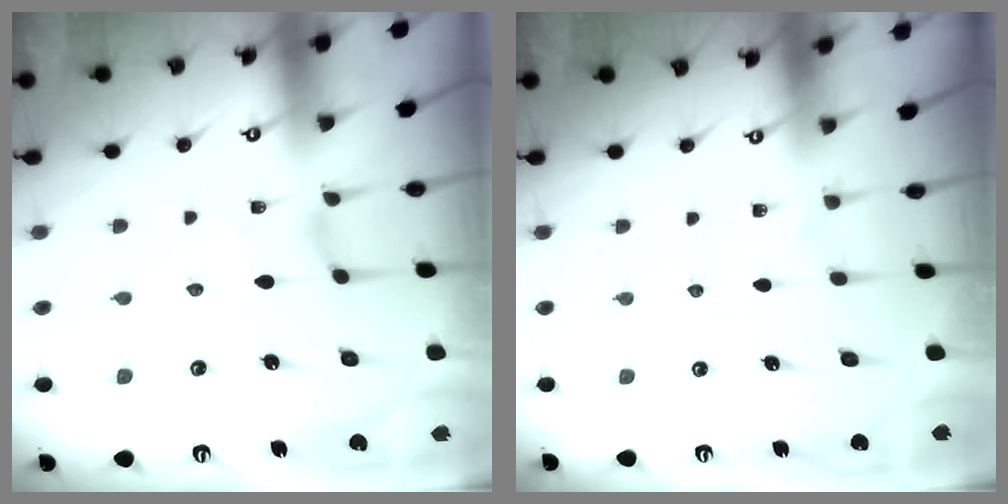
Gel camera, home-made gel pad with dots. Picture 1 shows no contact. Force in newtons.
{"total": 0.0}